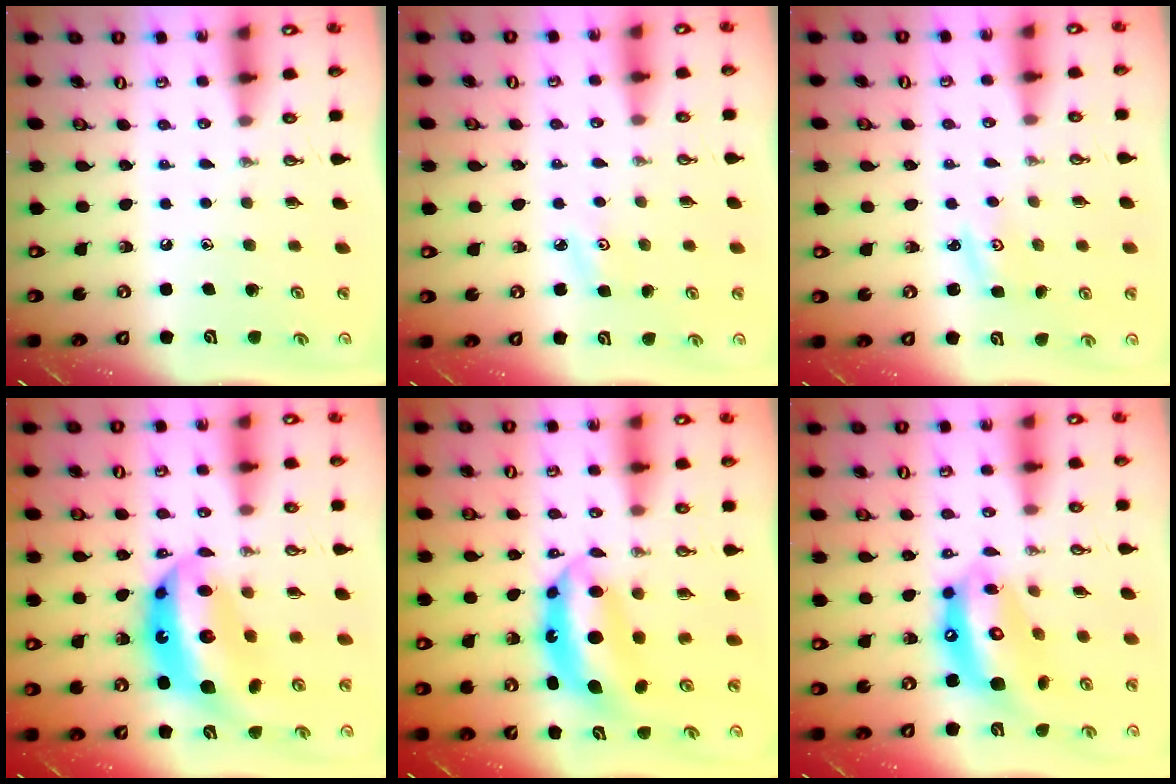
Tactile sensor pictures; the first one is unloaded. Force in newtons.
{"total": 3.0, "press": 3.0, "slide": 0.4}
{"total": 2.6, "press": 2.6, "slide": 0.4}
{"total": 17.0, "press": 17.0, "slide": 1.5}
{"total": 8.1, "press": 8.1, "slide": 0.7}
{"total": 15.0, "press": 14.9, "slide": 1.3}